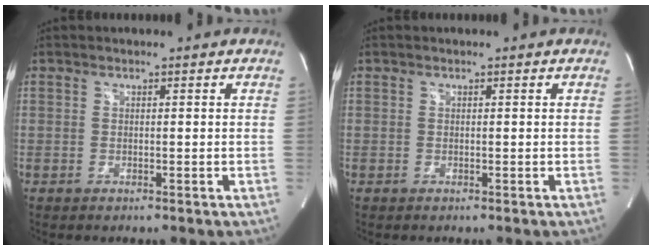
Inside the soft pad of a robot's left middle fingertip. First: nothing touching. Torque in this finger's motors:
{"motor_torque": [0.00, 0.00, 0.07, 0.01]}